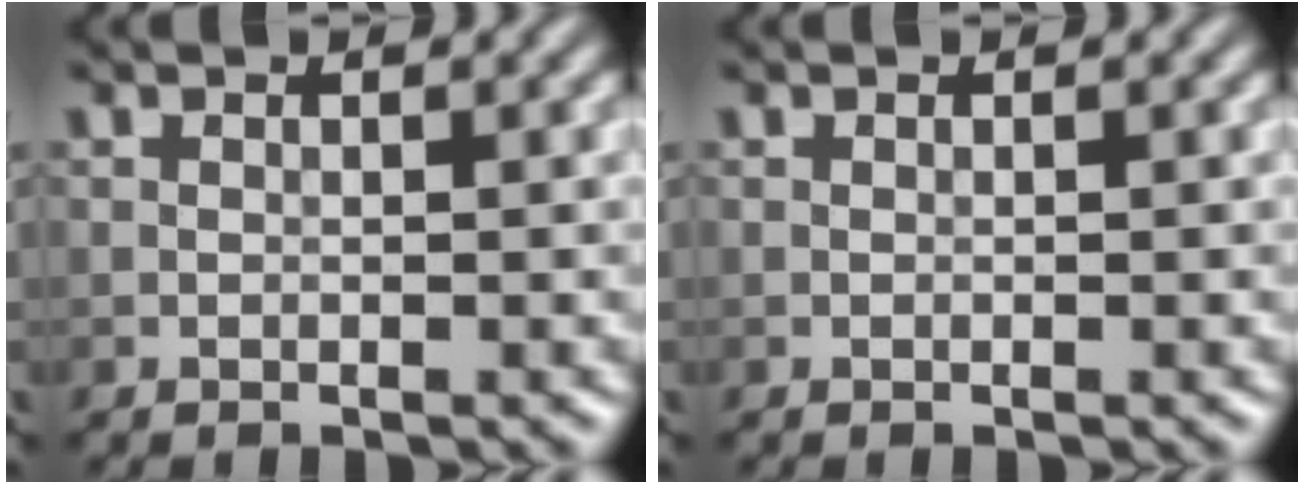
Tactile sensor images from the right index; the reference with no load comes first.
{"total": 0.0}